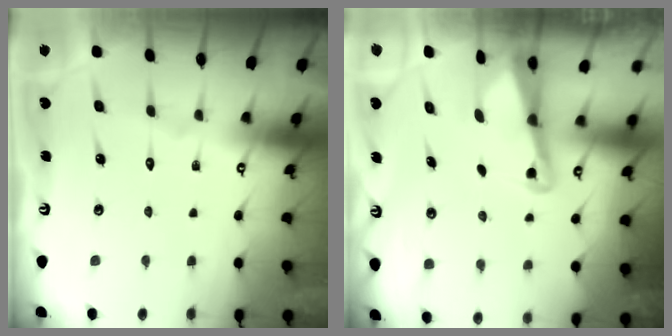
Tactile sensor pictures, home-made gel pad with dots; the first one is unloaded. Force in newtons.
{"total": 2.6, "press": 2.5, "slide": 0.6}